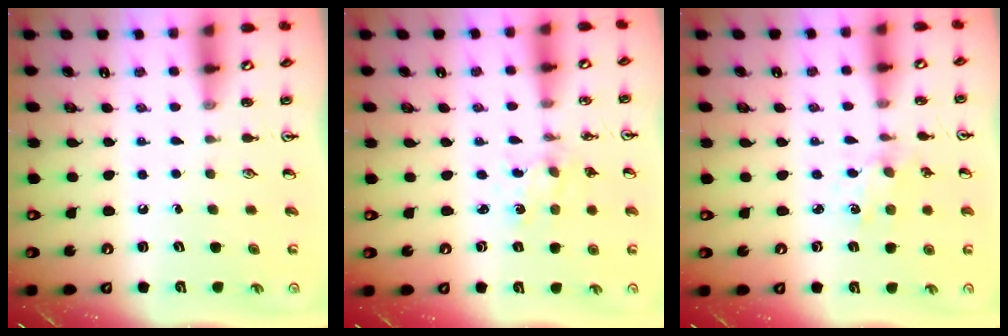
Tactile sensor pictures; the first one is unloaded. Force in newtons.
{"total": 0.7, "press": 0.7, "slide": 0.1}
{"total": 2.0, "press": 1.9, "slide": 0.4}